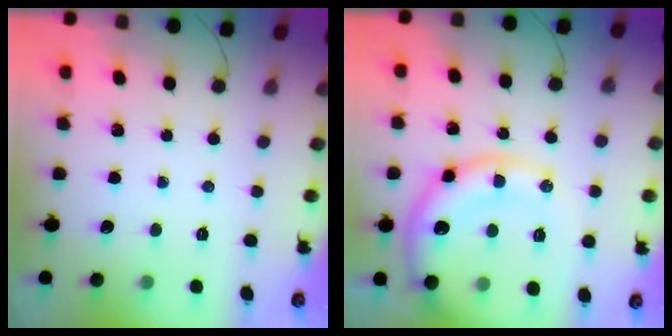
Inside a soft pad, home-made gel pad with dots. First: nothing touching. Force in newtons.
{"total": 15.4, "press": 15.3, "slide": 2.2}